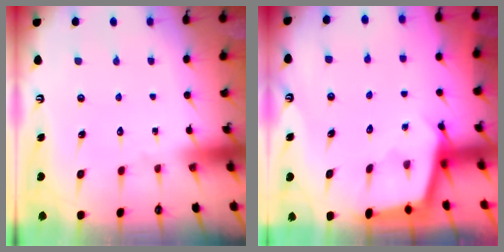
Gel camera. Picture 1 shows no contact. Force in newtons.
{"total": 2.3, "press": 2.3, "slide": 0.2}